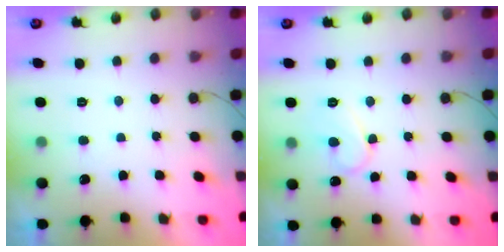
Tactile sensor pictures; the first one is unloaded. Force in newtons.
{"total": 8.6, "press": 8.5, "slide": 0.8}